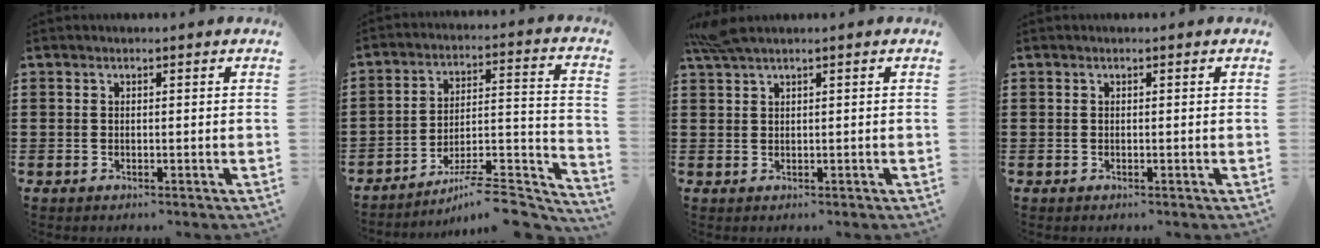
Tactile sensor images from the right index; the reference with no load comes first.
{"total": 8.4, "force": [-7.3, 1.2, 4.1], "torque": [-0.054, 0.007, -0.138]}
{"total": 2.3, "force": [1.6, -0.1, 1.6], "torque": [-0.036, -0.001, 0.031]}
{"total": 0.0}